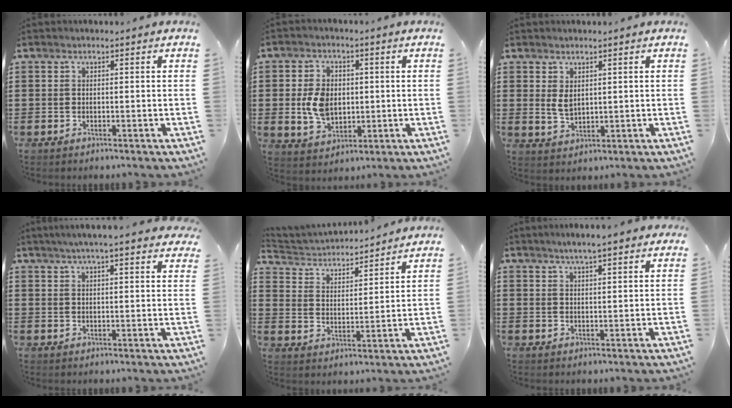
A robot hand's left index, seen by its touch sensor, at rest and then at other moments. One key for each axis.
{"total": 6.7, "fx": 0.2, "fy": 4.9, "fz": 4.6, "tx": -0.101, "ty": 0.006, "tz": -0.001}
{"total": 2.9, "fx": 1.3, "fy": 1.7, "fz": 2.1, "tx": -0.044, "ty": 0.005, "tz": 0.024}
{"total": 4.5, "fx": 3.9, "fy": -0.2, "fz": 2.2, "tx": -0.053, "ty": -0.005, "tz": 0.070}
{"total": 3.3, "fx": 3.2, "fy": 0.4, "fz": 0.1, "tx": -0.025, "ty": -0.029, "tz": 0.049}
{"total": 3.6, "fx": 2.9, "fy": 0.3, "fz": 2.0, "tx": -0.046, "ty": 0.001, "tz": 0.051}